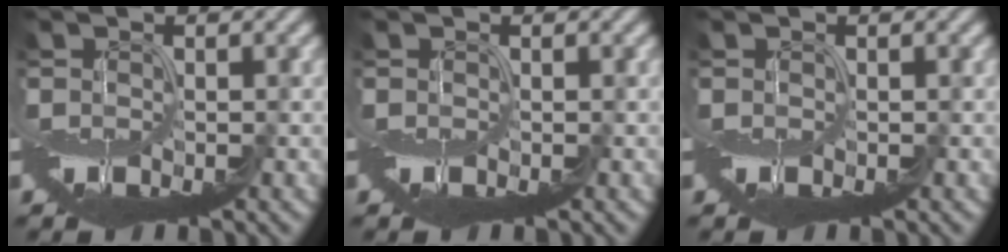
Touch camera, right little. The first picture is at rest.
{"total": 0.0}
{"total": 0.0}